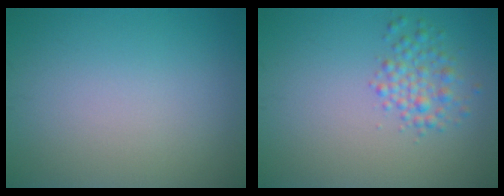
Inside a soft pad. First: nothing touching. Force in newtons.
{"total": 2.5, "press": 2.5, "slide": 0.0}